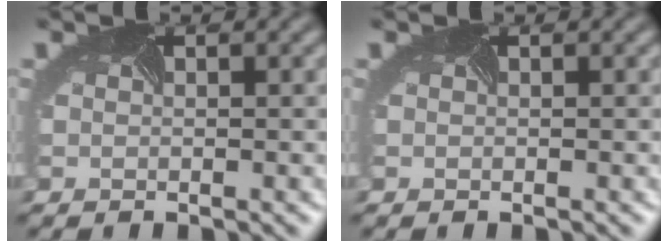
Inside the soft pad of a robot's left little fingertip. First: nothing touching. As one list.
[{"total": 0.0}]